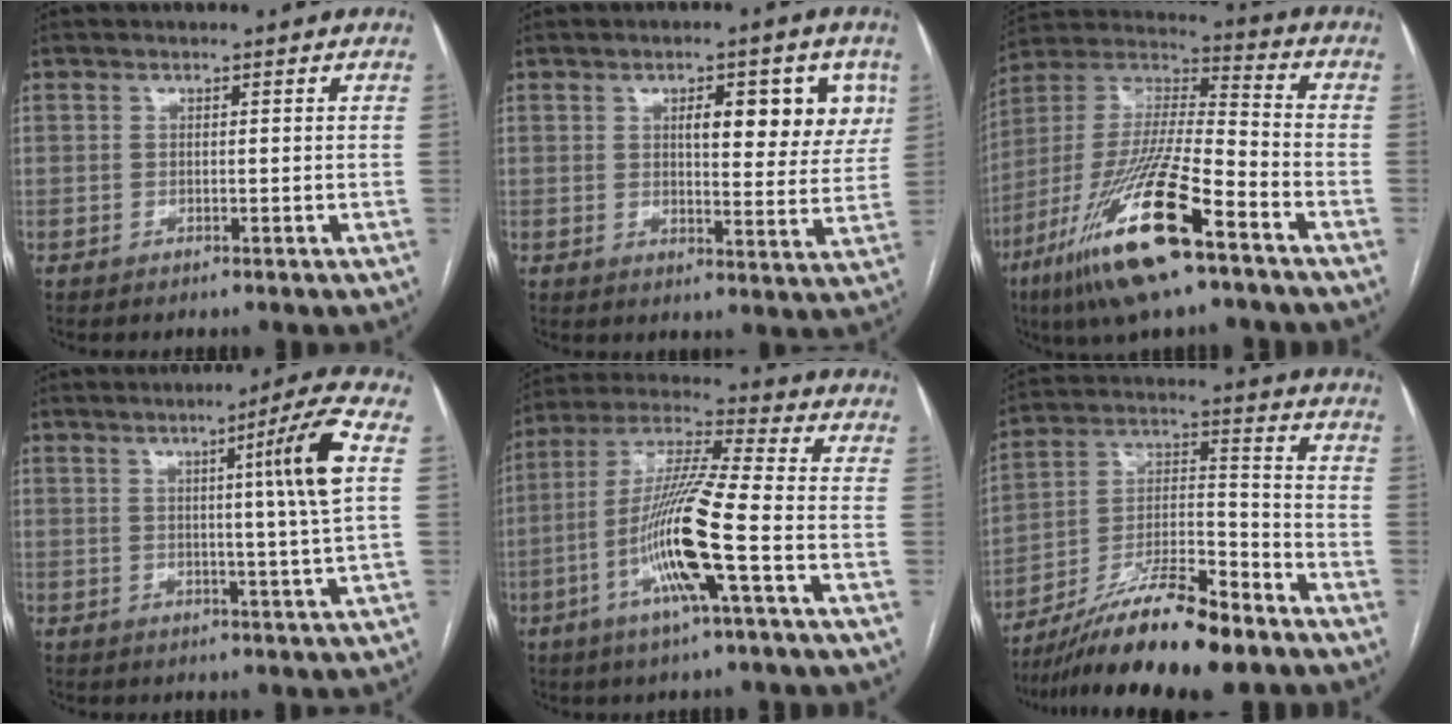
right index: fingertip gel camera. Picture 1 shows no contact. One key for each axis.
{"total": 10.0, "fx": 3.9, "fy": 3.6, "fz": 8.5, "tx": -0.103, "ty": 0.008, "tz": 0.051}
{"total": 21.2, "fx": -11.6, "fy": 2.9, "fz": 17.5, "tx": -0.379, "ty": -0.048, "tz": -0.217}
{"total": 8.9, "fx": 1.9, "fy": -2.4, "fz": 8.3, "tx": -0.124, "ty": -0.003, "tz": 0.035}
{"total": 14.2, "fx": -4.7, "fy": -0.1, "fz": 13.4, "tx": -0.270, "ty": -0.002, "tz": -0.095}
{"total": 17.6, "fx": -13.5, "fy": 2.5, "fz": 11.0, "tx": -0.207, "ty": -0.008, "tz": -0.237}